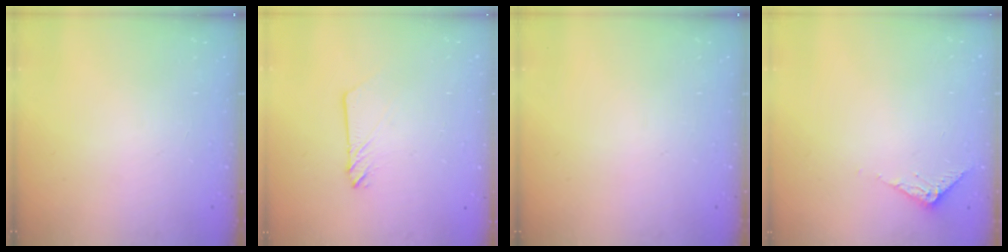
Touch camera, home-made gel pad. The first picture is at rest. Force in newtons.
{"total": 2.3, "press": 2.3, "slide": 0.2}
{"total": 0.0}
{"total": 4.0, "press": 4.0, "slide": 0.5}